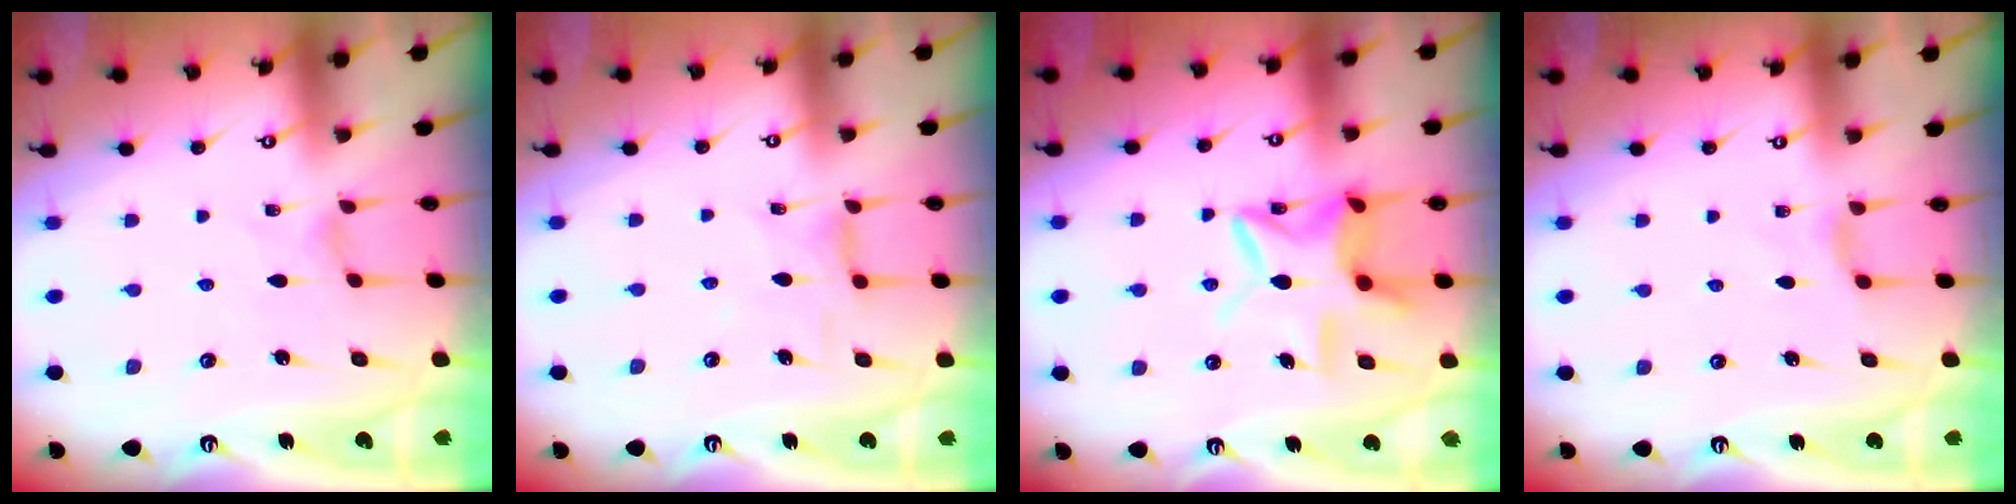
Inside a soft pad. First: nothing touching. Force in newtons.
{"total": 2.7, "press": 2.6, "slide": 0.5}
{"total": 11.9, "press": 11.8, "slide": 1.1}
{"total": 3.3, "press": 3.3, "slide": 0.6}